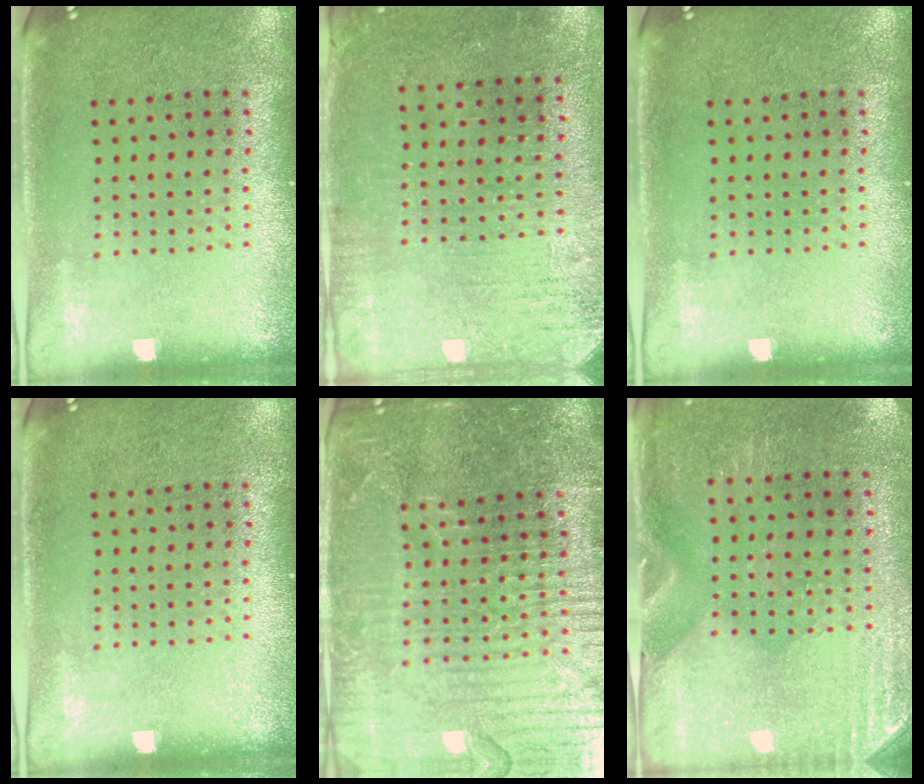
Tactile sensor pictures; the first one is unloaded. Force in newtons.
{"total": 3.1, "press": 2.6, "slide": 1.7}
{"total": 0.0}
{"total": 0.0}
{"total": 5.6, "press": 5.1, "slide": 2.5}
{"total": 3.0, "press": 2.6, "slide": 1.4}